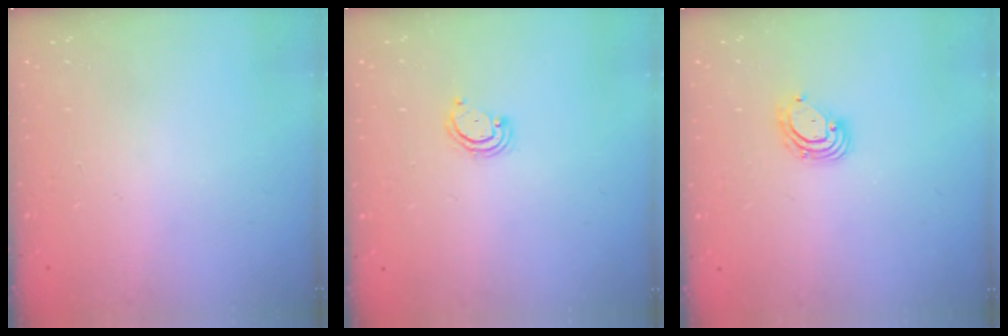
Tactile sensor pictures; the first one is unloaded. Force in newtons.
{"total": 3.3, "press": 3.2, "slide": 0.4}
{"total": 5.2, "press": 5.2, "slide": 0.6}